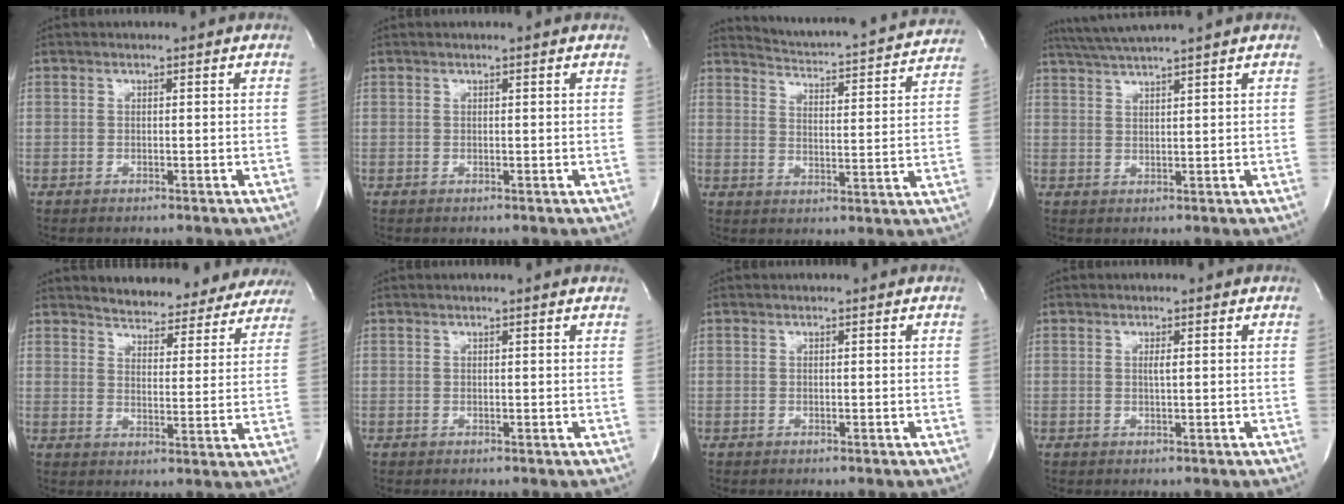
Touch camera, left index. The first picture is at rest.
{"total": 0.7, "force": [0.6, -0.1, 0.3], "torque": [-0.010, 0.005, 0.014]}
{"total": 18.9, "force": [18.2, 1.4, 4.6], "torque": [-0.074, -0.046, 0.225]}
{"total": 6.6, "force": [5.7, -1.5, 3.0], "torque": [-0.054, 0.016, 0.100]}
{"total": 18.0, "force": [16.8, 5.3, 3.6], "torque": [-0.028, -0.027, 0.194]}
{"total": 1.0, "force": [0.9, -0.2, 0.4], "torque": [-0.016, 0.006, 0.015]}
{"total": 0.0}
{"total": 0.9, "force": [0.2, 0.0, 0.9], "torque": [-0.020, 0.000, 0.003]}